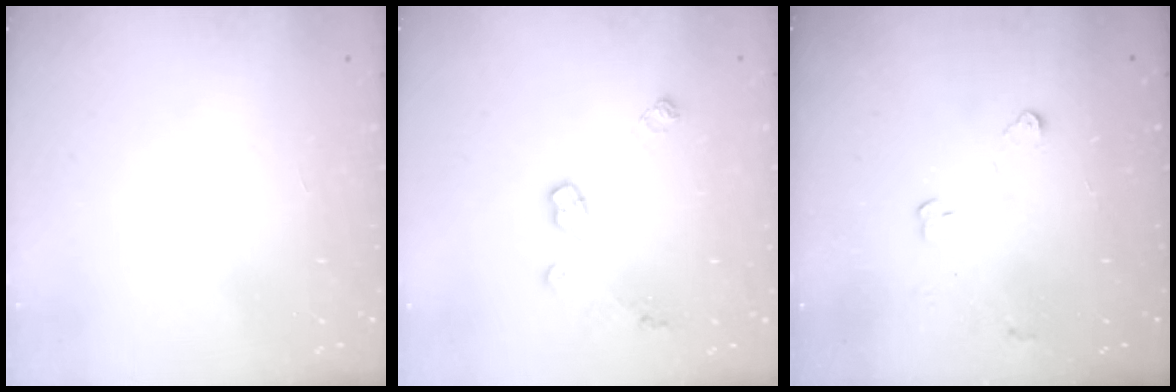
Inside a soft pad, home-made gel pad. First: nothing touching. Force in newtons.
{"total": 7.0, "press": 7.0, "slide": 0.4}
{"total": 2.9, "press": 2.9, "slide": 0.4}